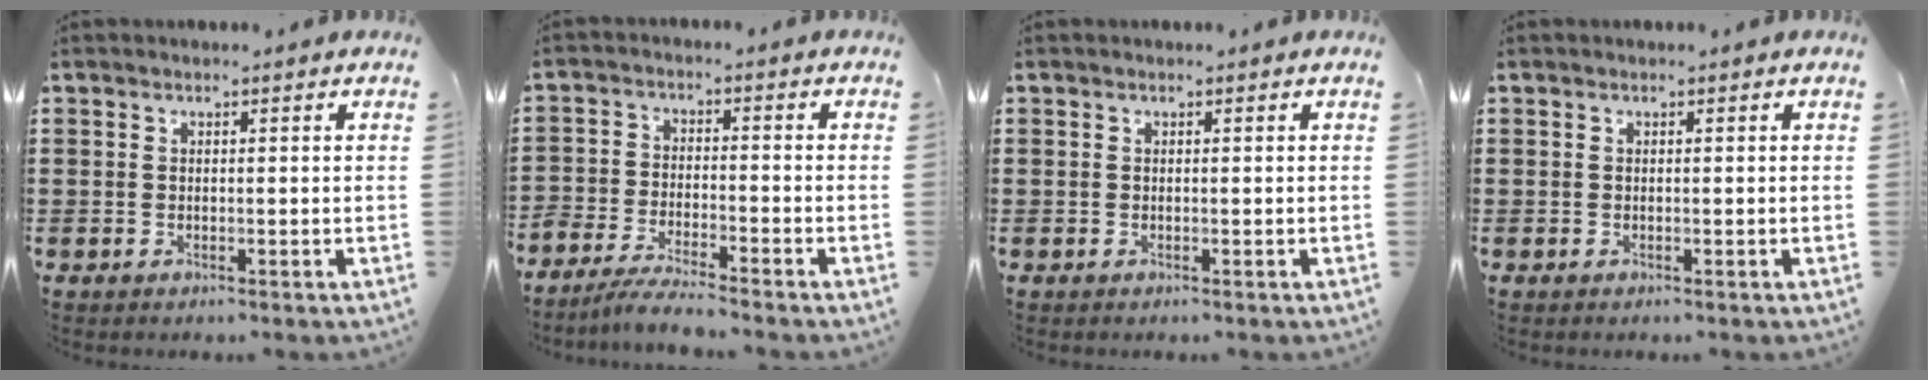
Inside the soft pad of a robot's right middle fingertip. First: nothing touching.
{"total": 4.5, "force": [-4.4, 0.1, 1.0], "torque": [-0.033, -0.006, -0.092]}
{"total": 0.0}
{"total": 0.0}